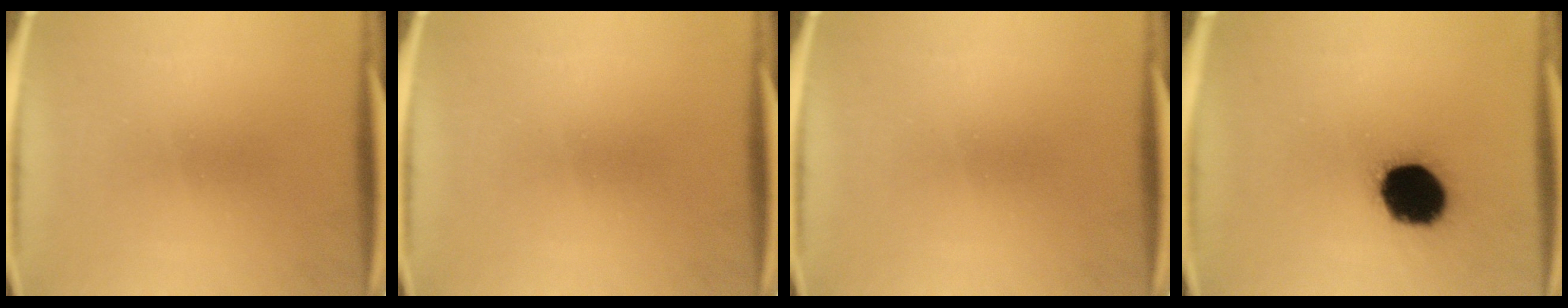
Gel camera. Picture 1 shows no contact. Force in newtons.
{"total": 0.0}
{"total": 0.0}
{"total": 18.4}